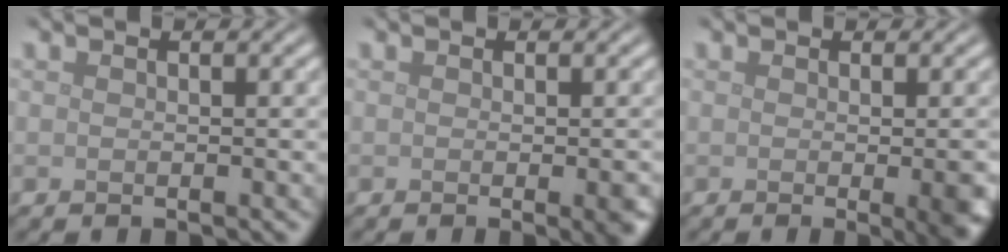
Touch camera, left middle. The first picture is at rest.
{"total": 2.4, "force": [-0.6, 0.6, 2.3], "torque": [-0.020, -0.002, -0.008]}
{"total": 4.3, "force": [-0.8, 1.3, 4.0], "torque": [-0.039, -0.007, -0.009]}